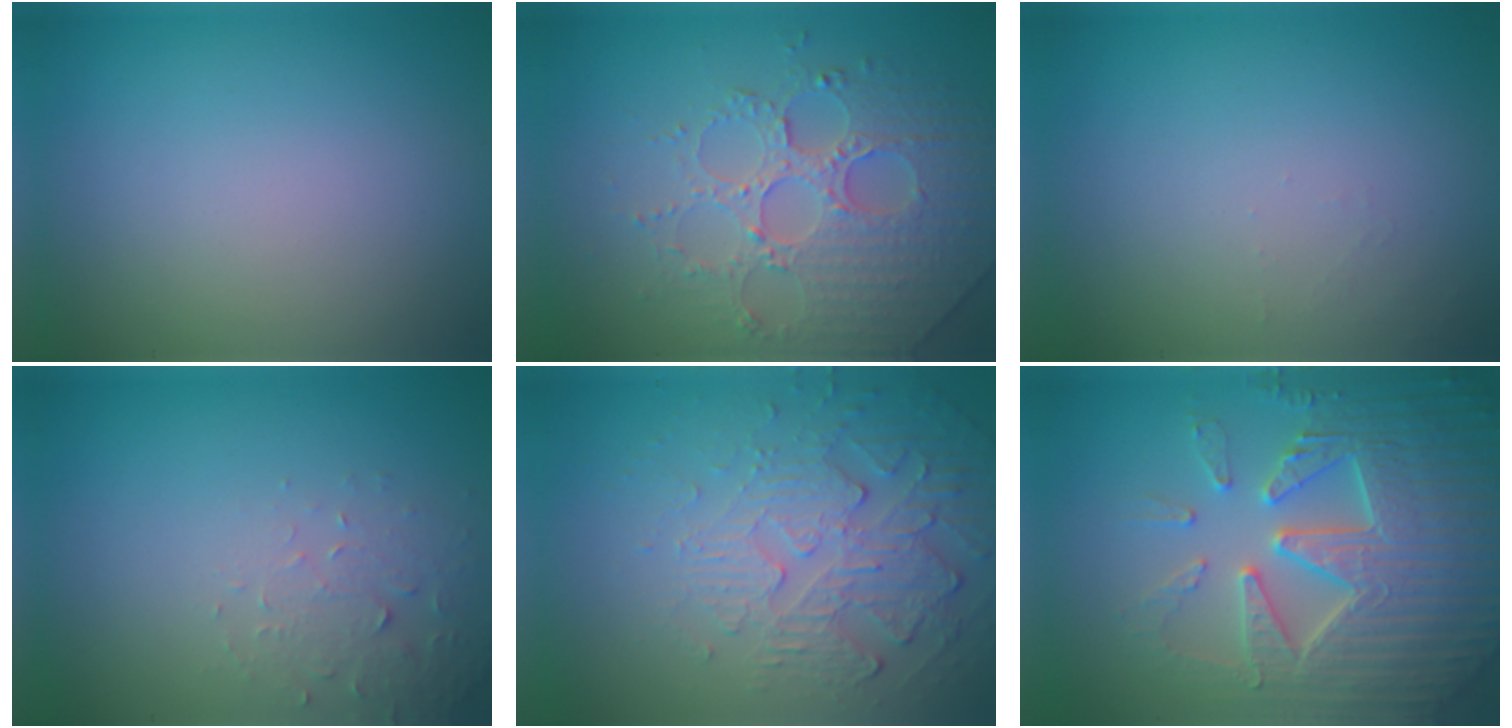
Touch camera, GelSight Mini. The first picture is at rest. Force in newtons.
{"total": 4.4, "press": 4.3, "slide": 1.0}
{"total": 0.7, "press": 0.7, "slide": 0.1}
{"total": 2.2, "press": 2.2, "slide": 0.4}
{"total": 6.0, "press": 3.6, "slide": 4.7}
{"total": 7.6, "press": 7.5, "slide": 1.5}